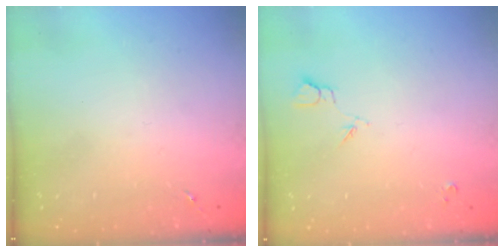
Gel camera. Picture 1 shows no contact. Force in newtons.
{"total": 3.9, "press": 3.9, "slide": 0.7}